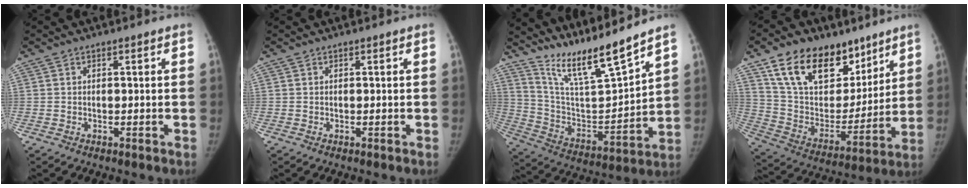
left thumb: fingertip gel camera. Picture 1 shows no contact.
{"total": 0.0}
{"total": 15.5, "force": [13.4, 0.8, 7.6], "torque": [-0.120, -0.085, 0.259]}
{"total": 23.0, "force": [14.4, 13.8, 11.5], "torque": [-0.151, -0.045, 0.256]}